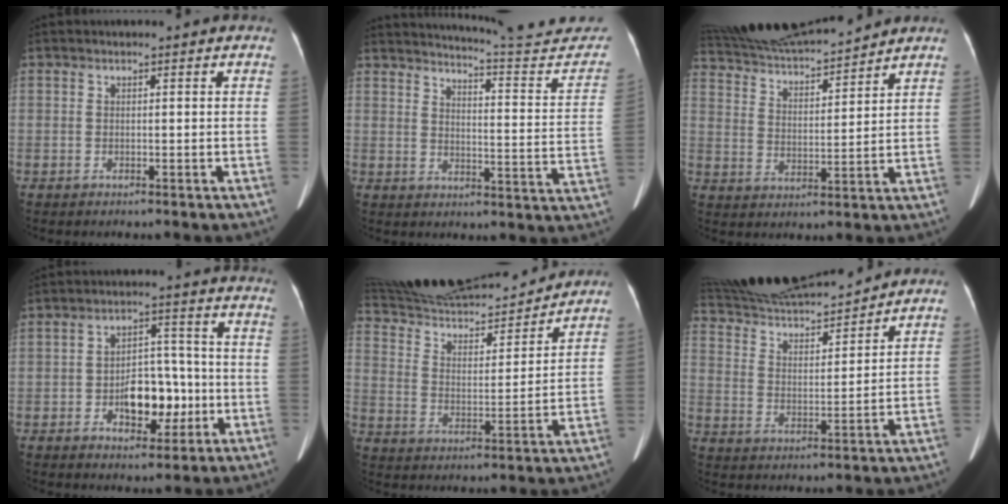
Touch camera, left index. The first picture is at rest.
{"total": 20.9, "force": [20.0, 0.1, 6.0], "torque": [-0.080, -0.093, 0.239]}
{"total": 16.6, "force": [15.6, 1.1, 5.5], "torque": [-0.102, 0.020, 0.269]}
{"total": 8.6, "force": [-2.4, 4.8, 6.6], "torque": [-0.102, 0.020, -0.034]}
{"total": 23.0, "force": [21.5, 3.1, 7.6], "torque": [-0.136, 0.002, 0.339]}
{"total": 18.9, "force": [17.6, 2.1, 6.4], "torque": [-0.117, 0.017, 0.298]}